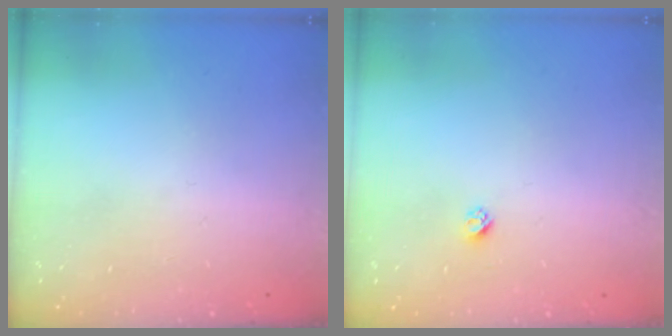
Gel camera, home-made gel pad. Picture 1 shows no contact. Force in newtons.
{"total": 2.3, "press": 2.3, "slide": 0.2}